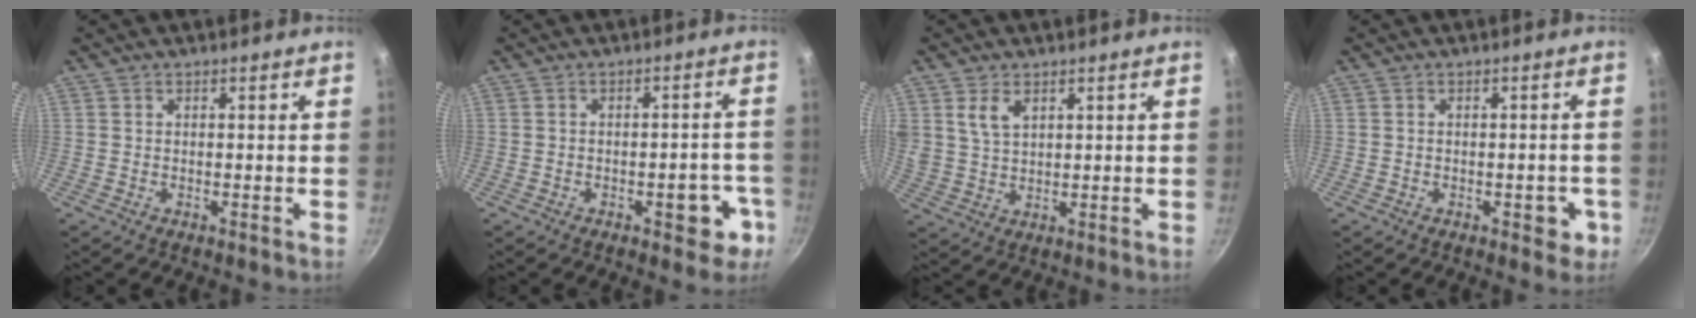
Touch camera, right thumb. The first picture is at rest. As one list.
[{"total": 6.8, "force": [-3.0, 3.3, 5.2], "torque": [-0.034, 0.026, -0.034]}, {"total": 5.0, "force": [2.4, 3.0, 3.3], "torque": [-0.055, -0.010, 0.052]}, {"total": 4.1, "force": [-1.4, 2.3, 3.1], "torque": [-0.012, 0.012, -0.015]}]